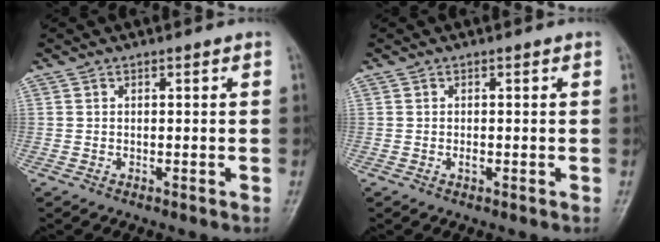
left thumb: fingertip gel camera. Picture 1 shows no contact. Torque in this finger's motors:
{"motor_torque": [-0.07, 0.10, 0.40, 0.11, 0.00]}